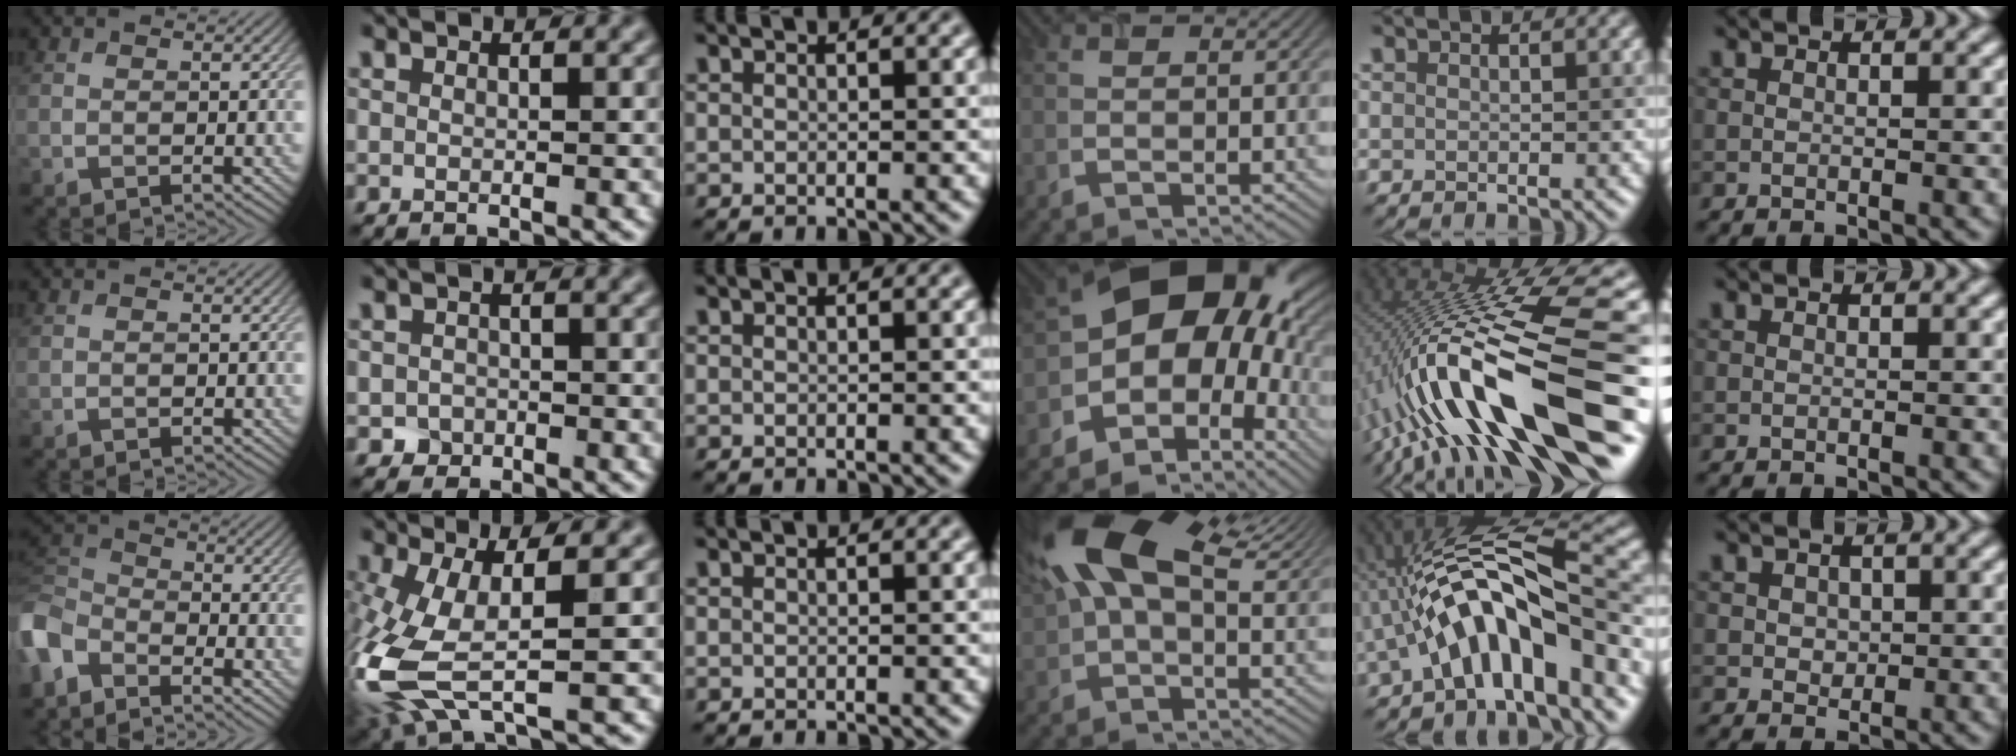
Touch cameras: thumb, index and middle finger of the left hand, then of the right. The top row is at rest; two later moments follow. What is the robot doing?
{"motion": "extract", "object": "airpods case & airpods"}